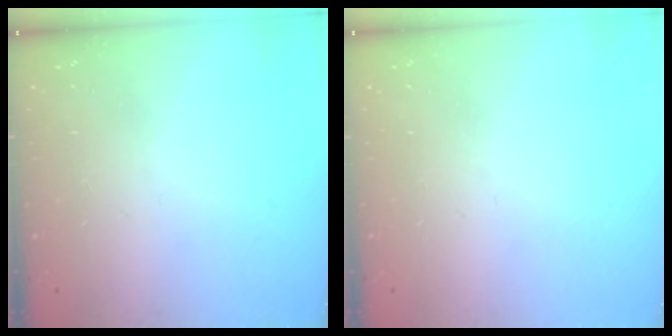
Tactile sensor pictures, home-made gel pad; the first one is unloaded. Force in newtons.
{"total": 0.0}